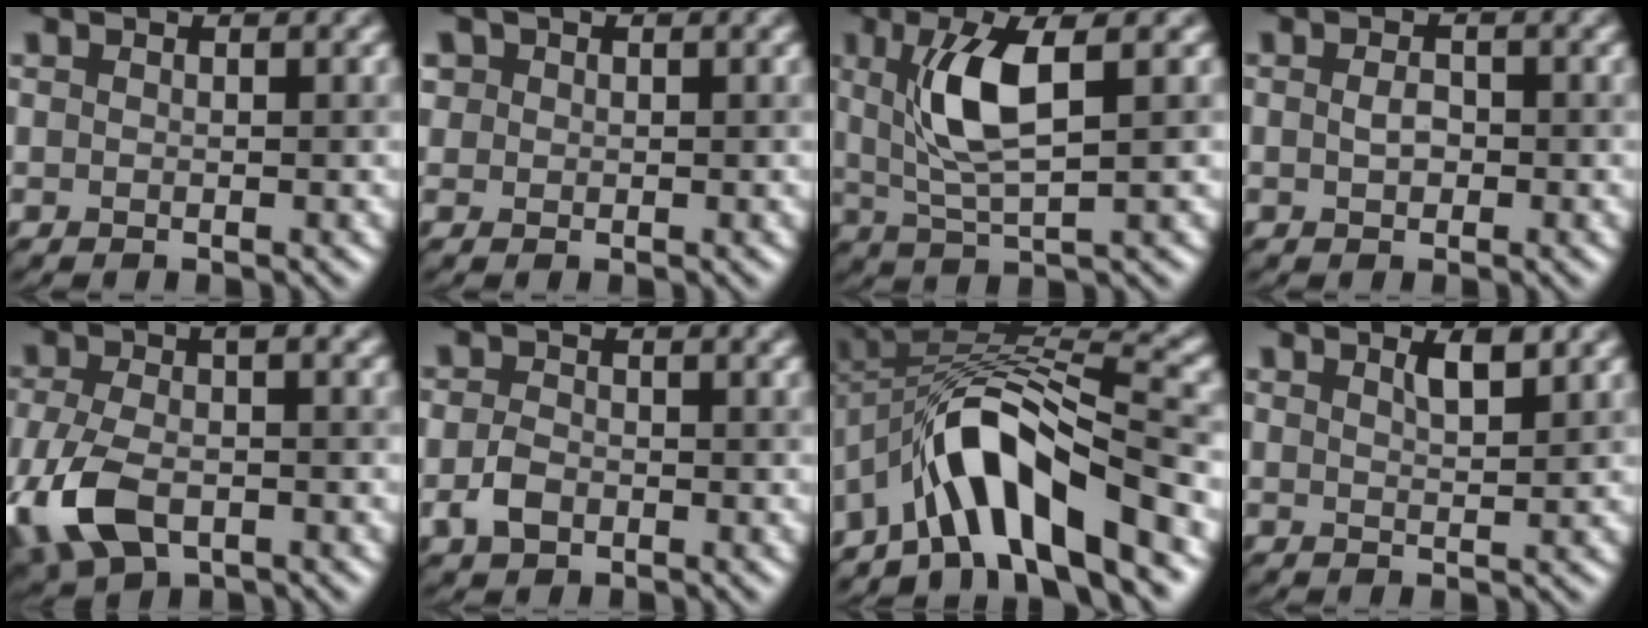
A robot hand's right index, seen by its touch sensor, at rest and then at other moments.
{"total": 1.3, "force": [0.5, 1.1, 0.2], "torque": [-0.001, 0.004, 0.001]}
{"total": 5.8, "force": [1.4, 1.4, 5.4], "torque": [-0.109, 0.005, 0.033]}
{"total": 1.2, "force": [-0.1, 0.7, 1.0], "torque": [-0.021, 0.002, -0.002]}
{"total": 7.5, "force": [-2.4, 4.1, 5.8], "torque": [-0.140, -0.008, -0.052]}
{"total": 2.3, "force": [-0.7, 1.6, 1.5], "torque": [-0.030, -0.001, -0.020]}
{"total": 9.9, "force": [-5.2, 3.1, 7.9], "torque": [-0.118, 0.020, -0.100]}
{"total": 1.9, "force": [1.3, 0.3, 1.3], "torque": [-0.019, 0.003, 0.021]}